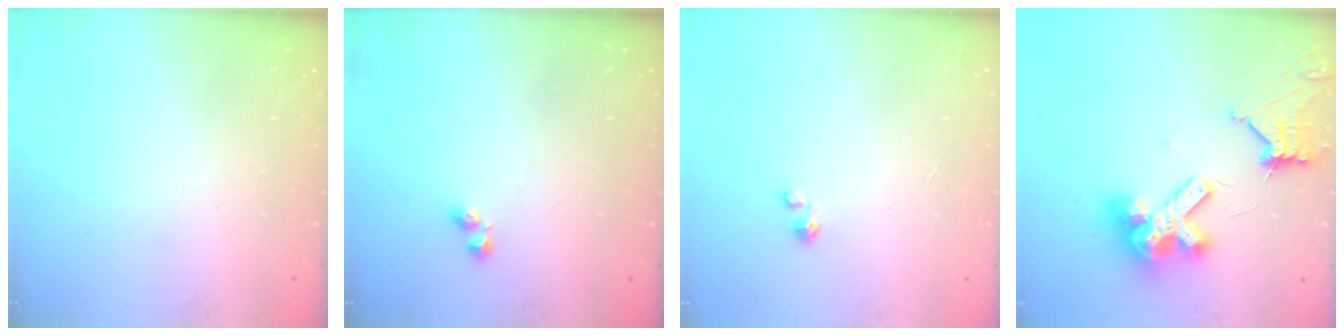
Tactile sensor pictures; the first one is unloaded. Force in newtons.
{"total": 1.6, "press": 1.5, "slide": 0.3}
{"total": 0.0}
{"total": 12.6, "press": 12.5, "slide": 1.4}